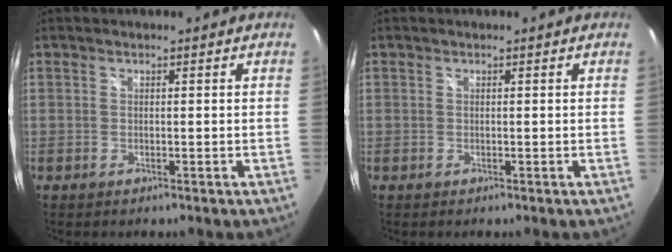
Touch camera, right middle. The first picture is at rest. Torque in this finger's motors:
{"motor_torque": [0.00, 0.00, 0.00, 0.00]}